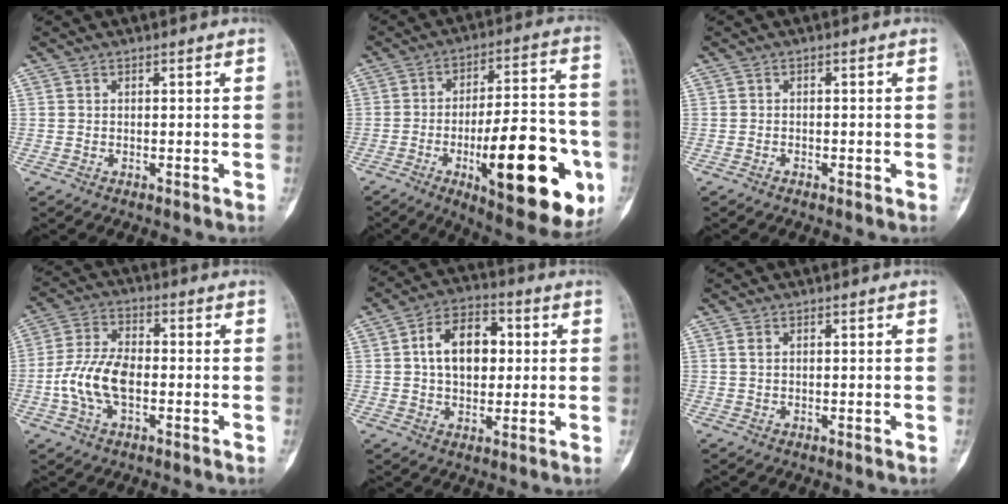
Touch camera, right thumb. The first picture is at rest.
{"total": 25.9, "force": [-8.4, 8.9, 22.9], "torque": [-0.287, 0.017, -0.106]}
{"total": 0.6, "force": [-0.4, 0.4, 0.2], "torque": [-0.008, 0.001, -0.010]}
{"total": 10.2, "force": [-2.0, 5.6, 8.3], "torque": [-0.171, 0.023, -0.042]}
{"total": 11.6, "force": [1.7, 7.6, 8.6], "torque": [-0.113, 0.014, 0.023]}
{"total": 1.1, "force": [0.4, 0.7, 0.8], "torque": [-0.020, 0.004, 0.011]}